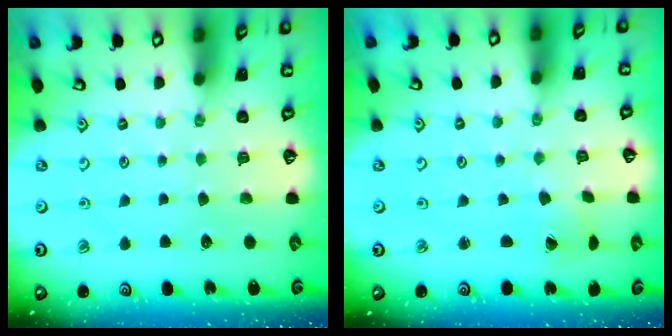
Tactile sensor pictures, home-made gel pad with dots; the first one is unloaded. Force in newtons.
{"total": 1.4, "press": 1.4, "slide": 0.3}